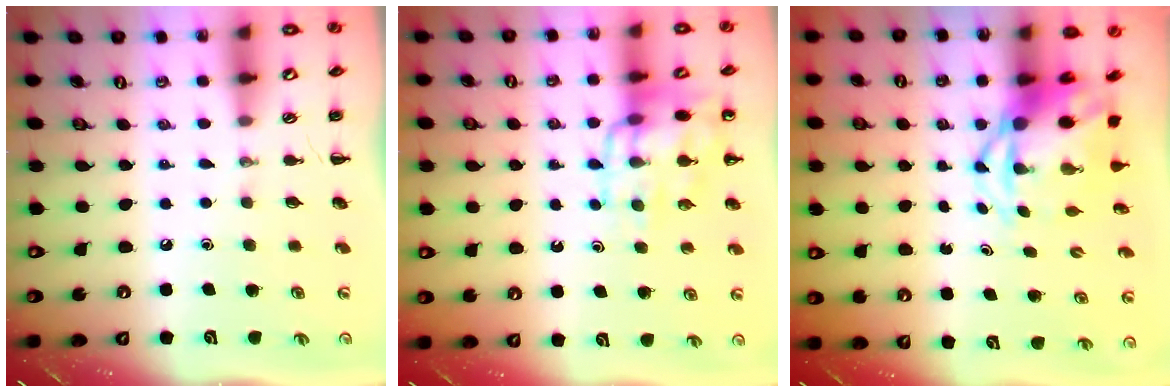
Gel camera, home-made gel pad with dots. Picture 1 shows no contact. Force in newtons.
{"total": 13.2, "press": 13.1, "slide": 2.1}
{"total": 6.3, "press": 6.1, "slide": 1.7}